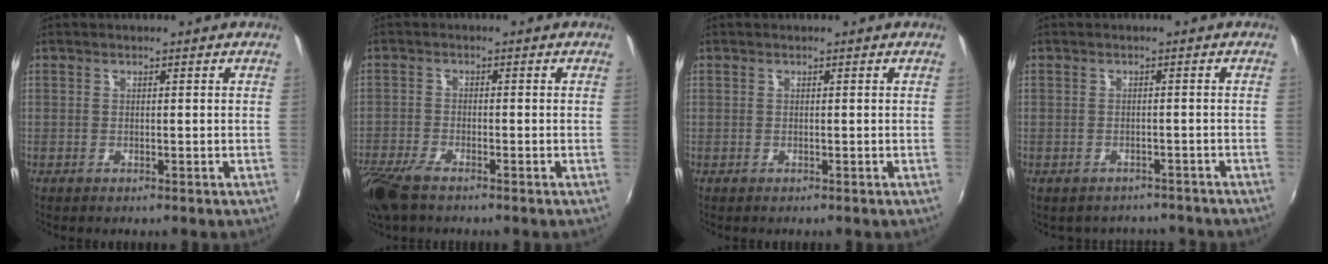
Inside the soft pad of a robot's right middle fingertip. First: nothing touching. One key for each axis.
{"total": 7.9, "fx": -5.8, "fy": 2.3, "fz": 4.8, "tx": -0.127, "ty": -0.032, "tz": -0.115}
{"total": 0.0}
{"total": 5.6, "fx": -4.9, "fy": 2.5, "fz": 1.2, "tx": -0.024, "ty": -0.006, "tz": -0.058}